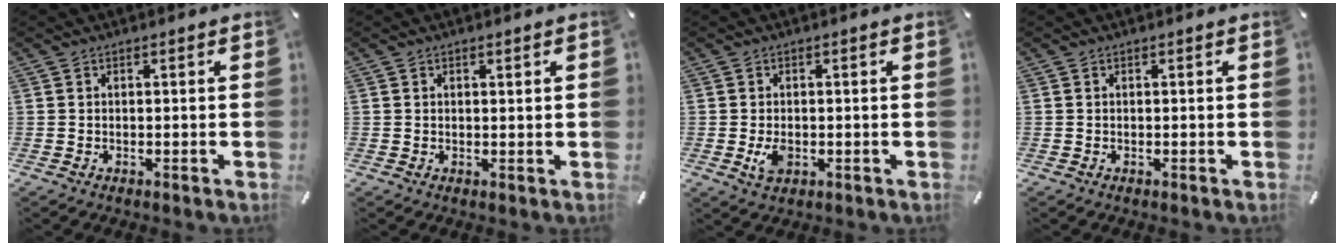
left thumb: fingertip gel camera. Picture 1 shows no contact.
{"total": 0.6, "force": [0.4, 0.4, 0.3], "torque": [-0.006, 0.002, 0.007]}
{"total": 3.7, "force": [-0.7, 2.5, 2.7], "torque": [-0.059, -0.007, -0.017]}
{"total": 0.0}